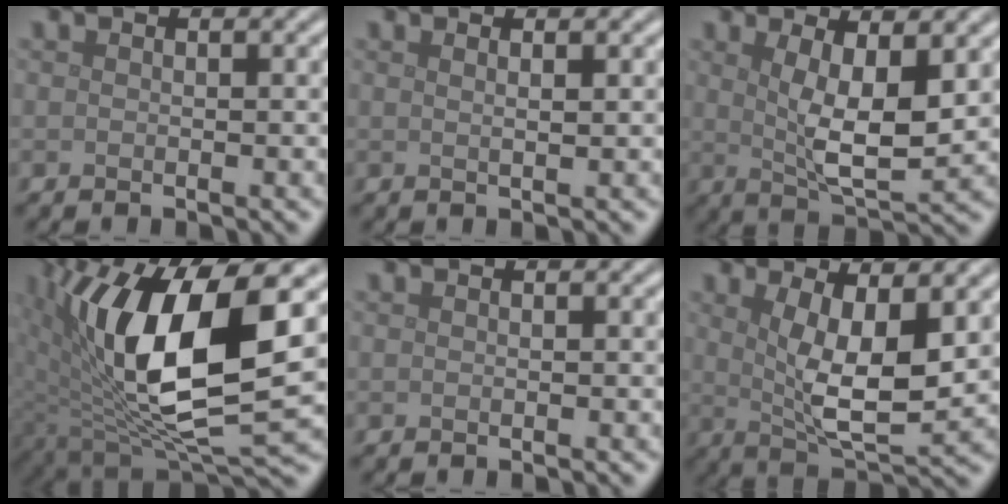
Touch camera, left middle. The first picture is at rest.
{"total": 1.3, "force": [0.7, 0.5, 1.0], "torque": [-0.004, 0.000, 0.002]}
{"total": 5.9, "force": [1.3, 1.8, 5.4], "torque": [-0.101, -0.012, 0.028]}
{"total": 14.3, "force": [2.8, 6.1, 12.6], "torque": [-0.233, -0.015, 0.054]}
{"total": 0.0}
{"total": 7.3, "force": [1.4, 2.5, 6.8], "torque": [-0.124, -0.010, 0.029]}